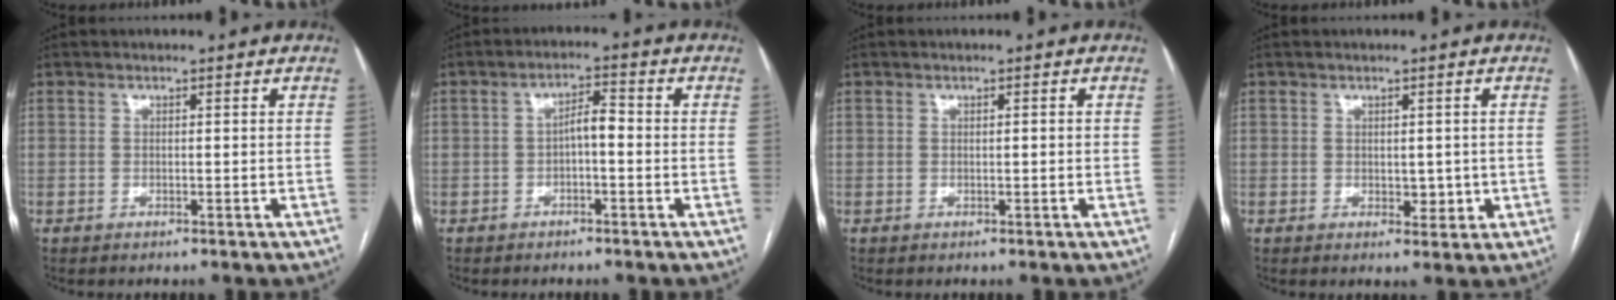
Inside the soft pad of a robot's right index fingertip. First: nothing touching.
{"total": 3.3, "force": [-0.6, 1.0, 3.1], "torque": [-0.049, 0.014, -0.008]}
{"total": 0.7, "force": [0.1, 0.1, 0.7], "torque": [-0.012, 0.001, 0.003]}
{"total": 2.8, "force": [-0.1, 1.8, 2.1], "torque": [-0.022, -0.001, 0.007]}